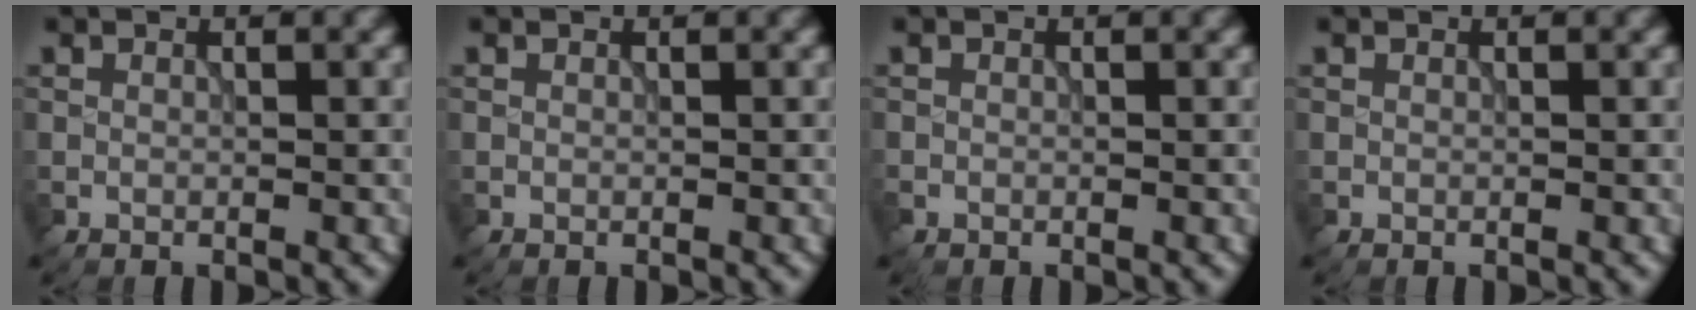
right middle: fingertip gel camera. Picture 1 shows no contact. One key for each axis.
{"total": 0.0}
{"total": 0.9, "fx": -0.5, "fy": 0.7, "fz": 0.3, "tx": -0.008, "ty": -0.005, "tz": -0.011}
{"total": 0.0}